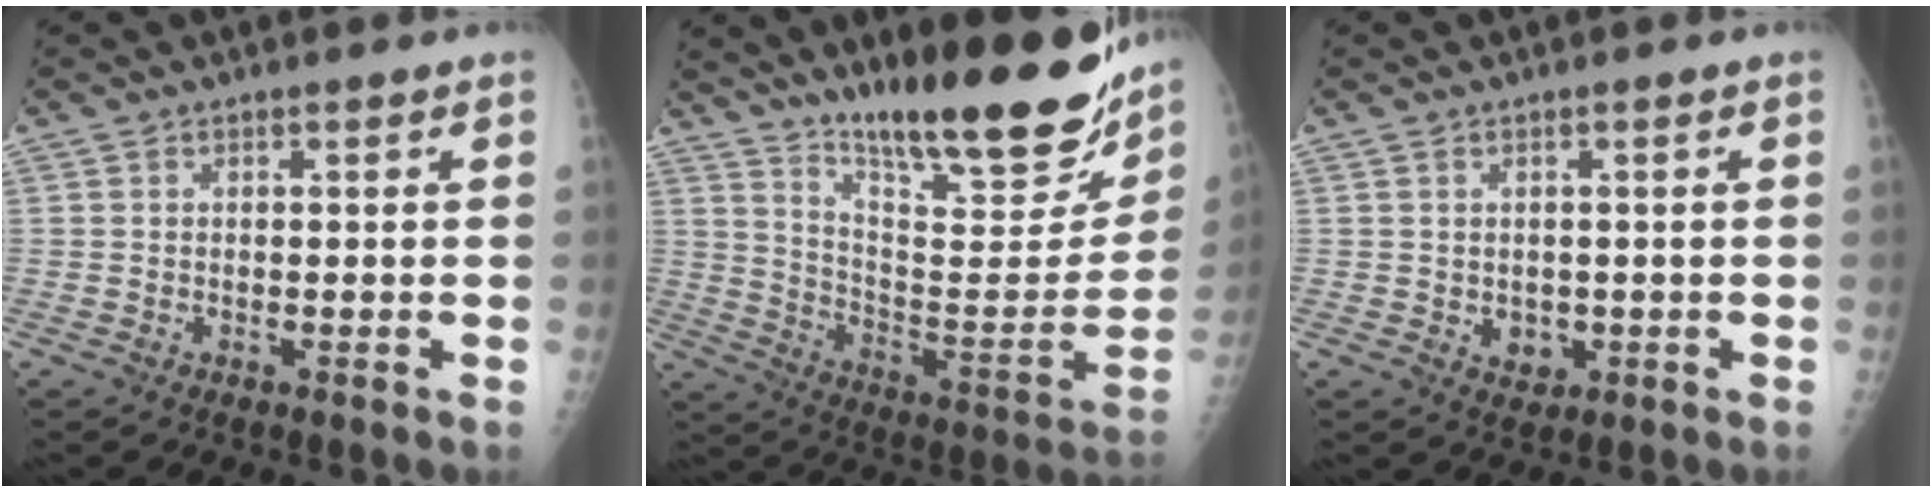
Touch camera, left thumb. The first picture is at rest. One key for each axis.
{"total": 26.6, "fx": 18.8, "fy": 5.7, "fz": 17.9, "tx": -0.239, "ty": -0.098, "tz": 0.292}
{"total": 2.5, "fx": -0.1, "fy": 2.0, "fz": 1.5, "tx": -0.011, "ty": -0.003, "tz": 0.008}